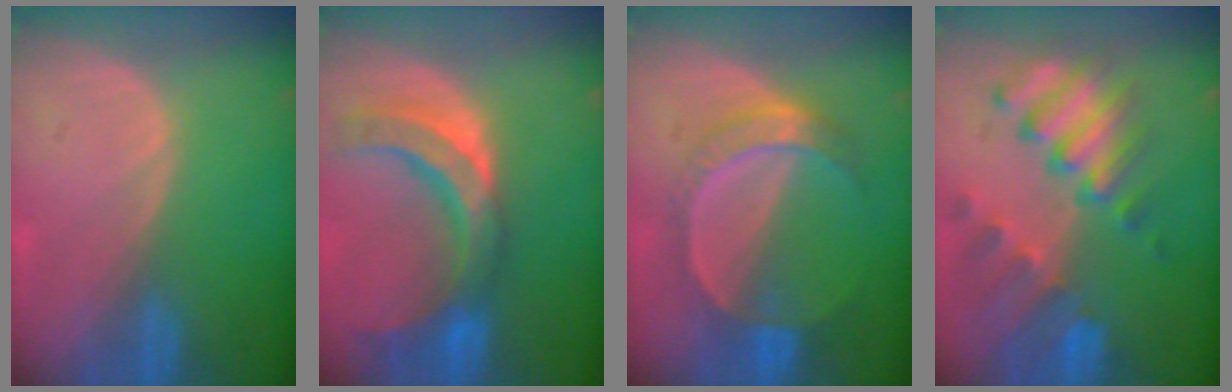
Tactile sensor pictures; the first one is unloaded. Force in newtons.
{"total": 10.9, "press": 9.4, "slide": 5.4}
{"total": 7.3, "press": 6.4, "slide": 3.4}
{"total": 10.4, "press": 9.0, "slide": 5.2}